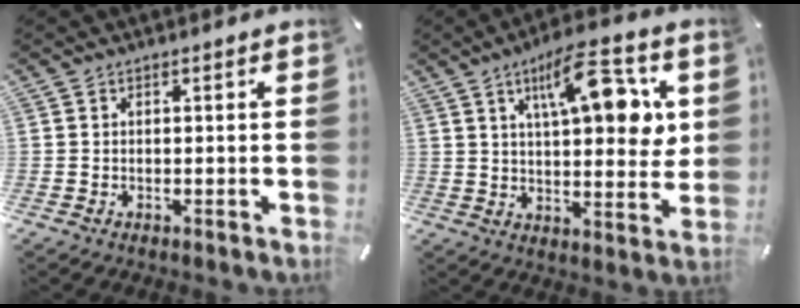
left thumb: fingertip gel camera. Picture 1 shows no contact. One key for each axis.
{"total": 16.0, "fx": 7.0, "fy": 6.1, "fz": 13.0, "tx": -0.192, "ty": -0.023, "tz": 0.109}